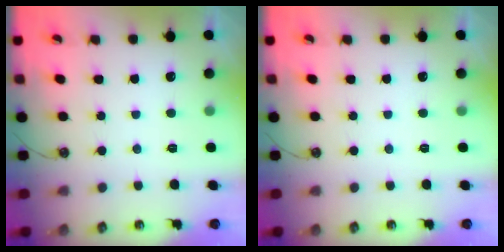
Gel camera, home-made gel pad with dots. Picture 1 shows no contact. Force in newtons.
{"total": 0.0}